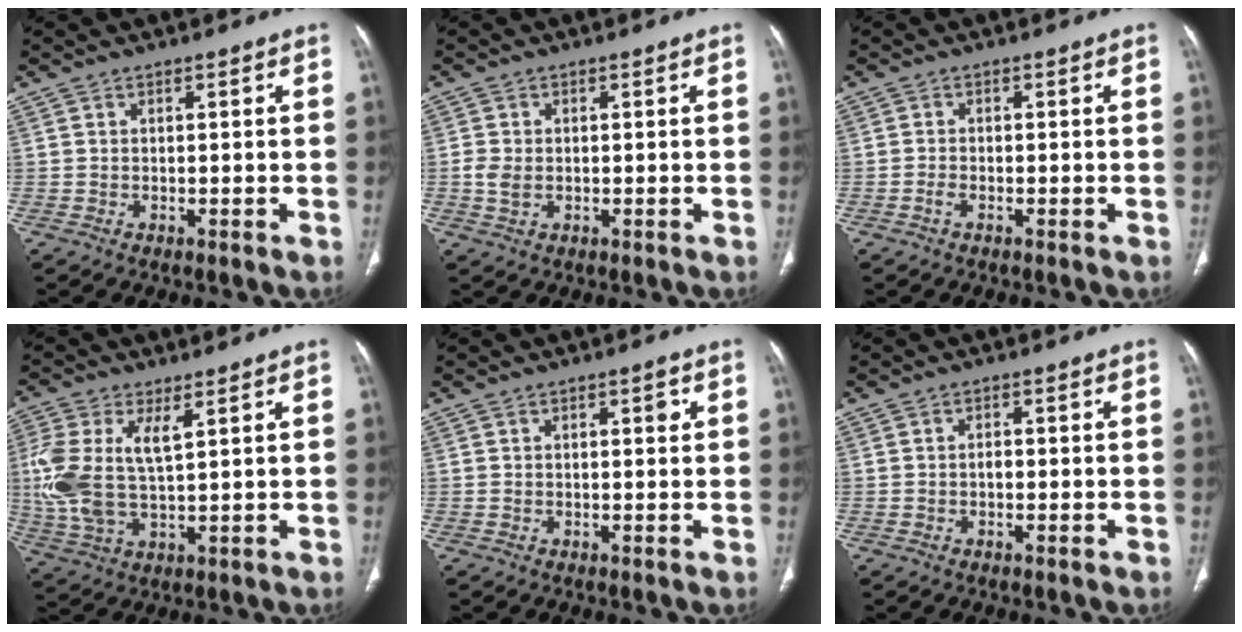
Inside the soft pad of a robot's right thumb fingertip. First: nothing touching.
{"total": 3.1, "force": [-0.4, 2.2, 2.2], "torque": [-0.053, 0.003, -0.007]}
{"total": 1.4, "force": [-0.8, 0.7, 1.0], "torque": [-0.025, 0.003, -0.018]}
{"total": 12.3, "force": [2.7, 5.6, 10.6], "torque": [-0.261, 0.001, 0.062]}
{"total": 1.7, "force": [0.4, 0.7, 1.5], "torque": [-0.018, 0.002, 0.006]}
{"total": 1.3, "force": [-0.3, 0.7, 1.0], "torque": [-0.015, 0.002, -0.005]}